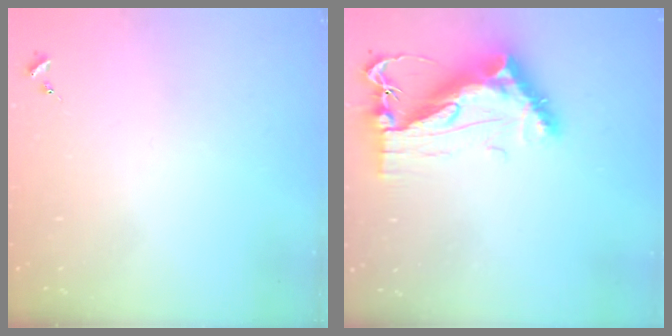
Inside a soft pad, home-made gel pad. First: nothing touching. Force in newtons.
{"total": 11.9, "press": 11.9, "slide": 1.0}